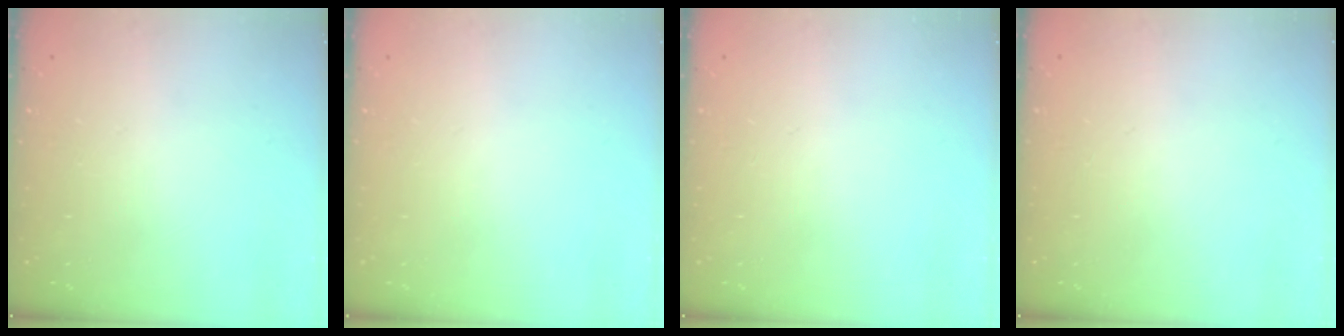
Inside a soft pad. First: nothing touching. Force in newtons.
{"total": 0.0}
{"total": 0.0}
{"total": 0.0}